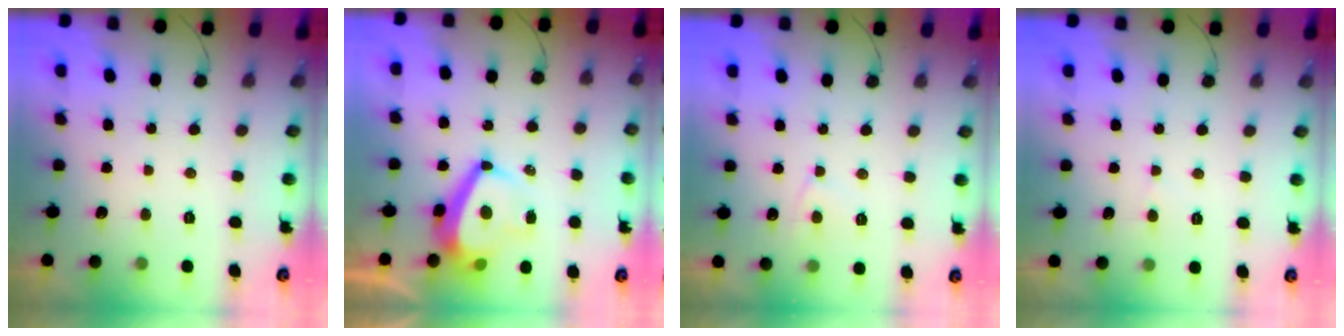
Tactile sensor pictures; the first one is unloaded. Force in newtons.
{"total": 10.4, "press": 10.1, "slide": 2.3}
{"total": 5.2, "press": 5.2, "slide": 0.6}
{"total": 2.9, "press": 2.9, "slide": 0.4}